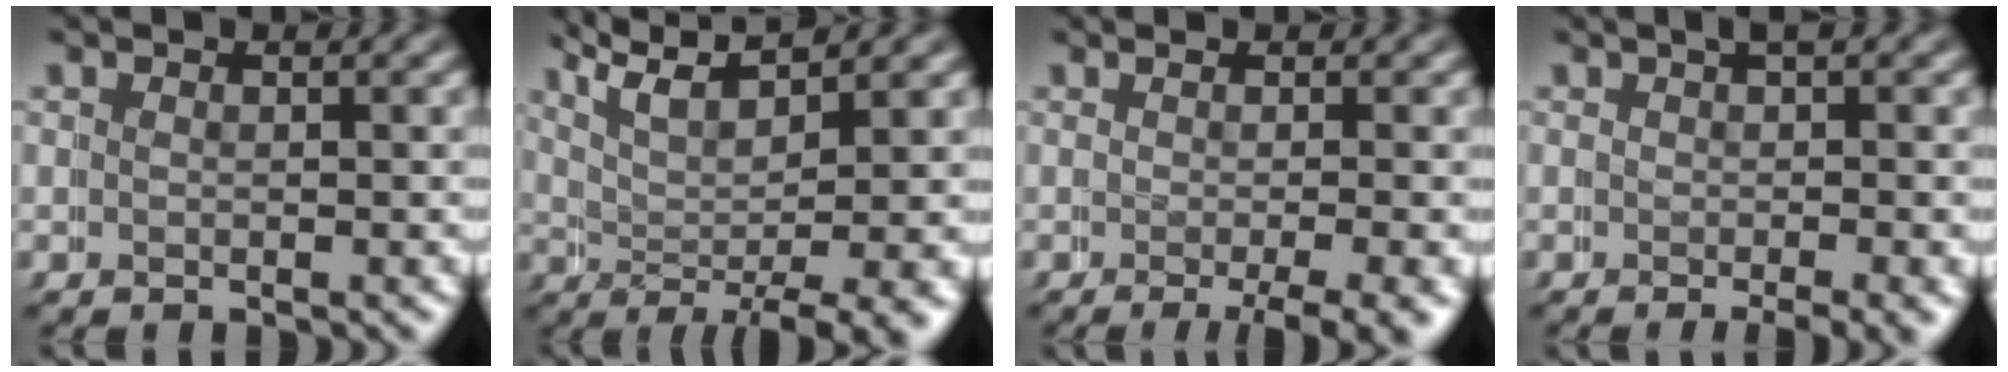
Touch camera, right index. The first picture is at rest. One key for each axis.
{"total": 7.1, "fx": 3.8, "fy": 2.3, "fz": 5.5, "tx": -0.097, "ty": -0.005, "tz": 0.056}
{"total": 3.4, "fx": -1.6, "fy": 0.5, "fz": 3.0, "tx": -0.034, "ty": 0.001, "tz": -0.027}
{"total": 2.8, "fx": 0.0, "fy": 0.8, "fz": 2.7, "tx": -0.025, "ty": 0.013, "tz": -0.009}